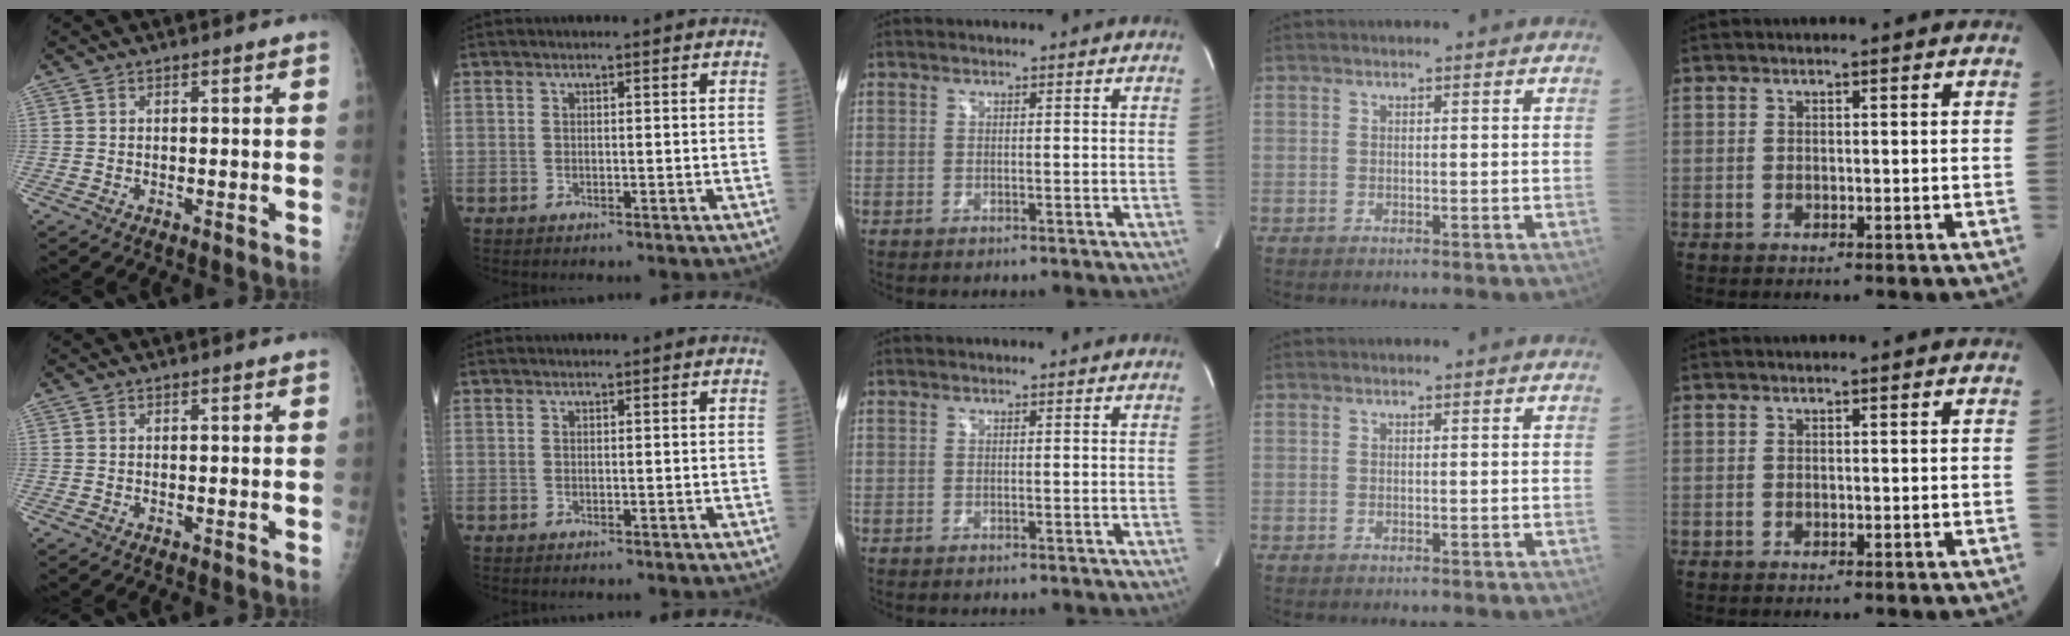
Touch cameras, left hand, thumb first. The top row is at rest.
{}